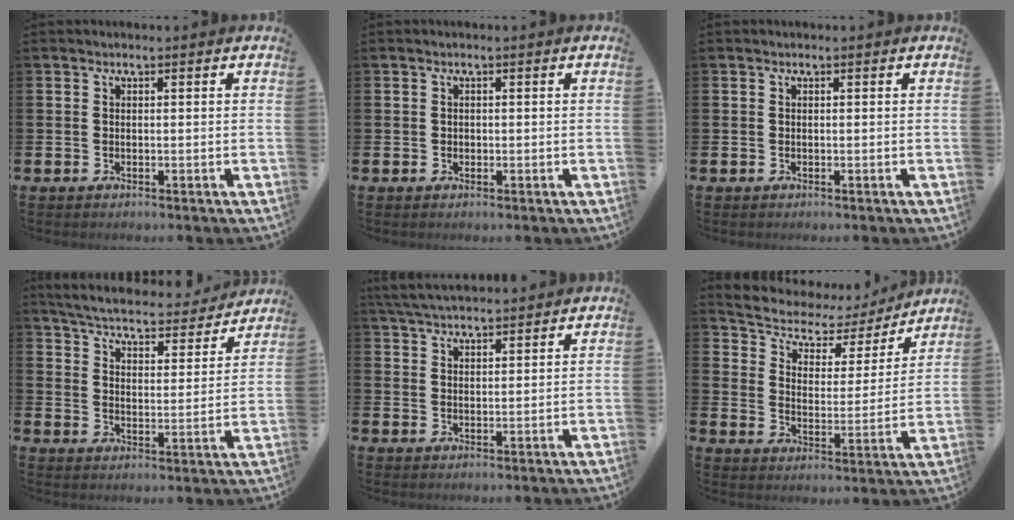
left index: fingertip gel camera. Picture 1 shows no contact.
{"total": 0.6, "force": [0.1, 0.5, 0.1], "torque": [0.001, 0.004, -0.001]}
{"total": 0.0}
{"total": 5.4, "force": [5.2, 0.8, 1.2], "torque": [-0.048, -0.044, 0.085]}
{"total": 4.5, "force": [4.4, 0.6, 0.9], "torque": [-0.027, -0.018, 0.080]}
{"total": 5.6, "force": [4.7, 2.8, 1.4], "torque": [-0.055, -0.036, 0.073]}